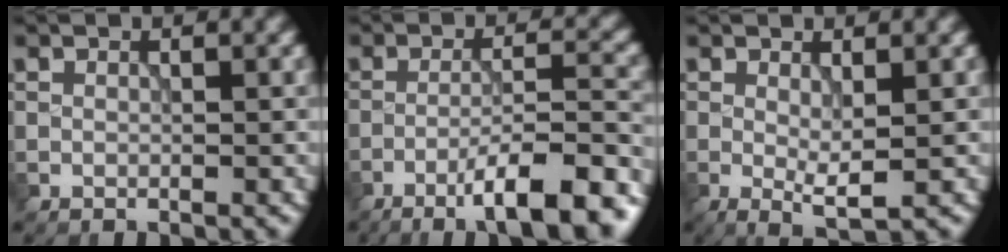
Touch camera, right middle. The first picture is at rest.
{"total": 9.3, "force": [-5.8, 1.6, 7.1], "torque": [-0.099, 0.014, -0.089]}
{"total": 2.4, "force": [0.1, 0.4, 2.3], "torque": [-0.045, -0.010, 0.004]}